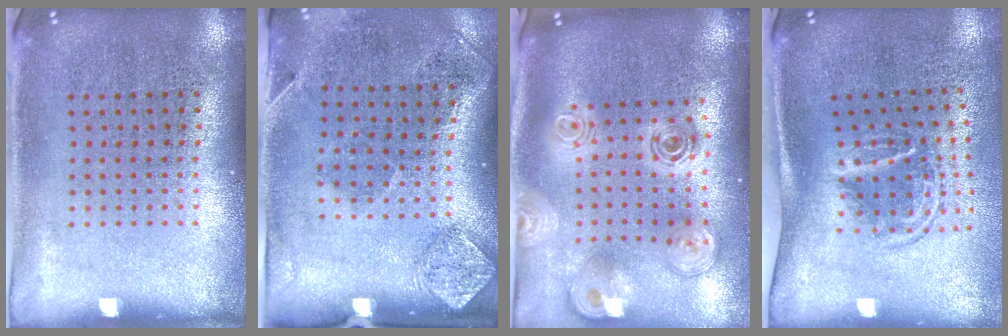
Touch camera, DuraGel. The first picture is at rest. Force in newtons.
{"total": 1.9, "press": 1.1, "slide": 1.5}
{"total": 2.8, "press": 2.0, "slide": 2.0}
{"total": 1.8, "press": 1.2, "slide": 1.3}